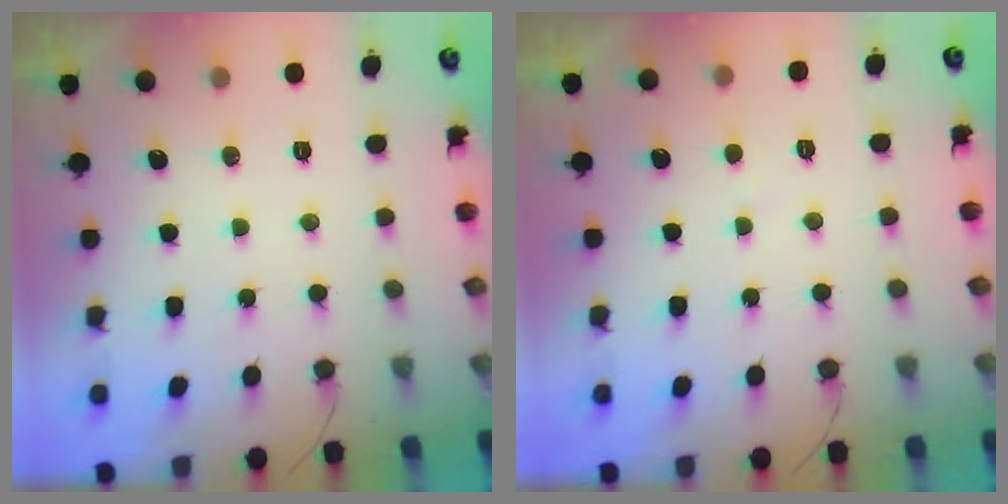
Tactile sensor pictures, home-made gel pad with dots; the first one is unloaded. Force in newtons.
{"total": 1.3, "press": 1.3, "slide": 0.1}